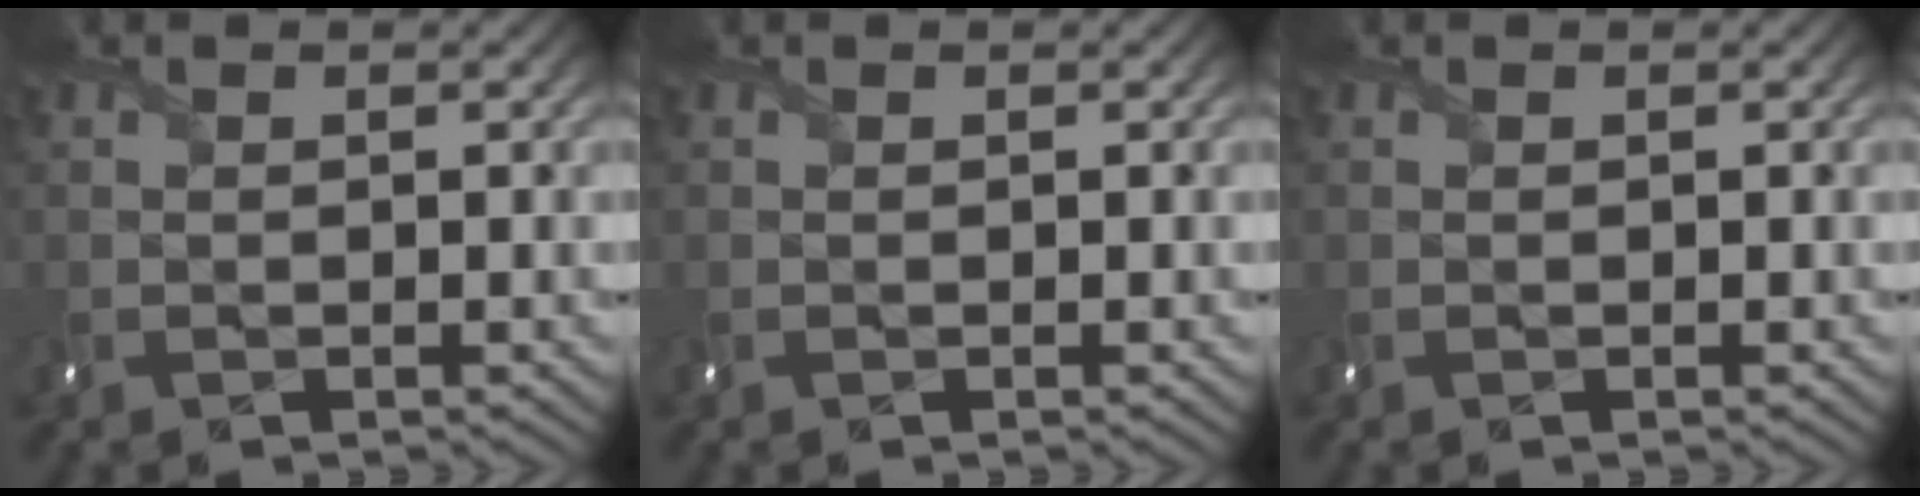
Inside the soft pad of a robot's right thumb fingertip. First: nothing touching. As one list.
[{"total": 0.0}, {"total": 0.0}]